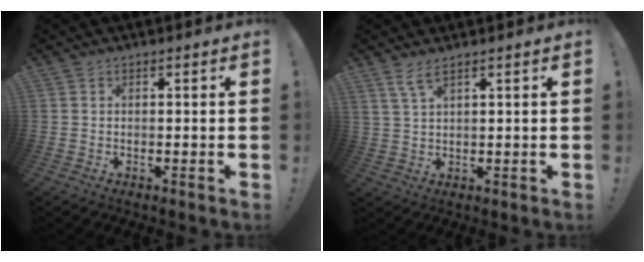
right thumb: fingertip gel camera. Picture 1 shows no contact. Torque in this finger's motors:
{"motor_torque": [0.37, 0.56, 0.31, 0.54, 0.07]}